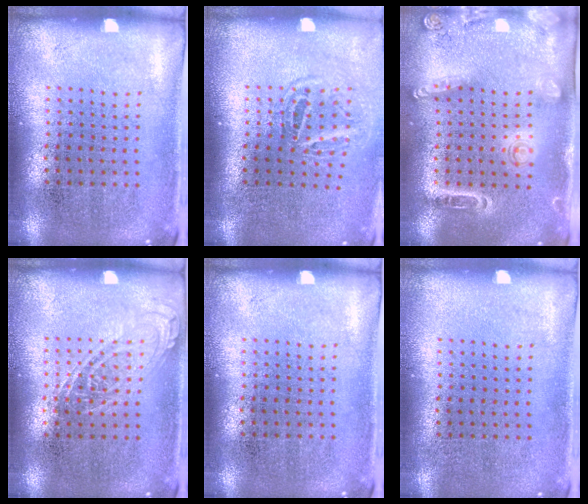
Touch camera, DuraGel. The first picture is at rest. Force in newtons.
{"total": 1.6, "press": 1.0, "slide": 1.2}
{"total": 1.6, "press": 1.5, "slide": 0.6}
{"total": 1.0, "press": 1.0, "slide": 0.2}
{"total": 0.0}
{"total": 0.0}